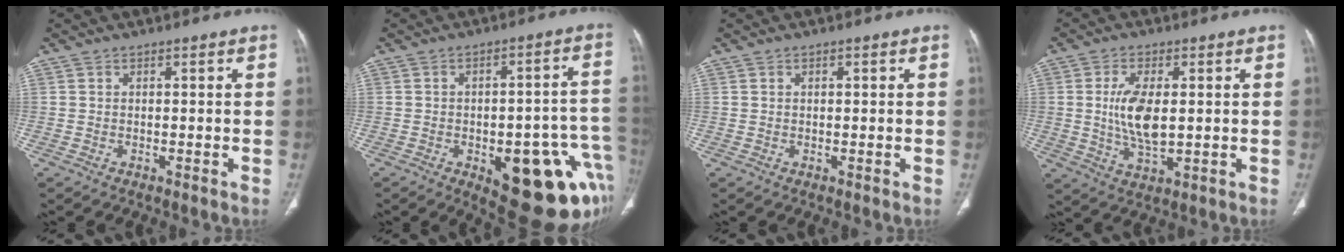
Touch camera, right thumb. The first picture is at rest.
{"total": 21.3, "force": [-8.0, 8.9, 17.6], "torque": [-0.148, 0.034, -0.084]}
{"total": 0.9, "force": [0.4, 0.4, 0.7], "torque": [-0.014, 0.005, 0.007]}
{"total": 9.0, "force": [0.8, 4.2, 7.9], "torque": [-0.156, -0.012, 0.021]}